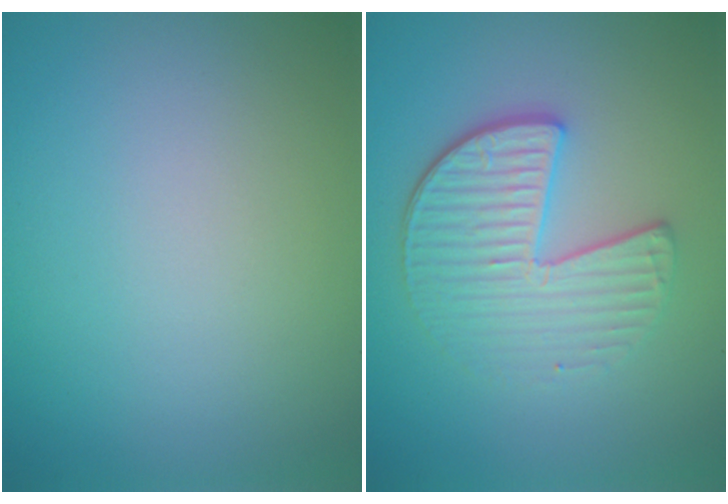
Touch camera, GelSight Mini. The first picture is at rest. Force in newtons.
{"total": 4.0, "press": 3.6, "slide": 1.9}